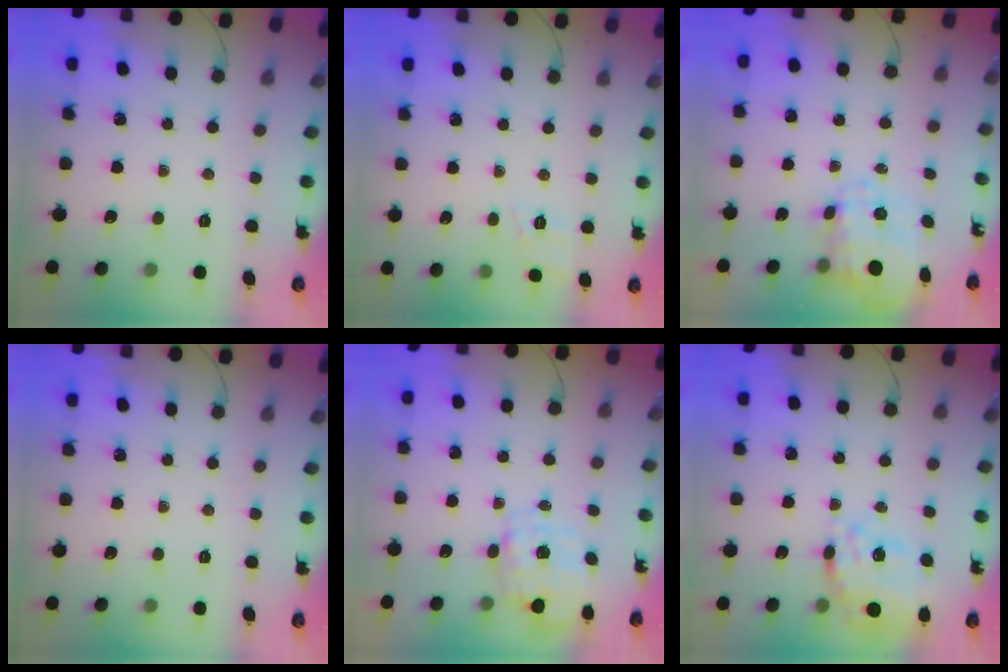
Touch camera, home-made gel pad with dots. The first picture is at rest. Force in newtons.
{"total": 2.7, "press": 2.0, "slide": 1.8}
{"total": 3.2, "press": 2.9, "slide": 1.4}
{"total": 0.0}
{"total": 2.8, "press": 2.6, "slide": 0.9}
{"total": 11.7, "press": 10.9, "slide": 4.3}